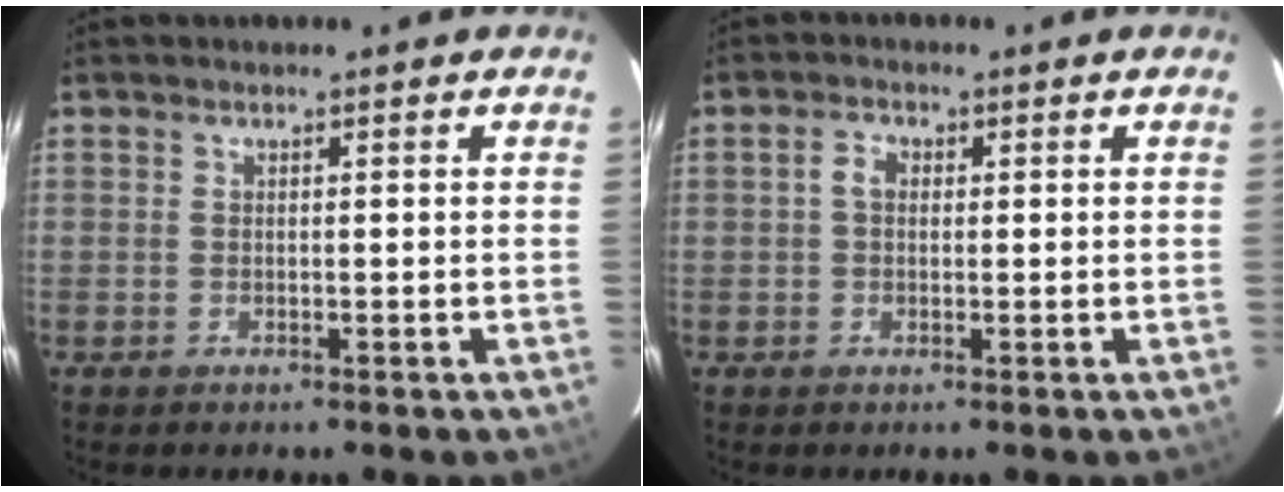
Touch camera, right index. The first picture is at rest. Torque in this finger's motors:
{"motor_torque": [0.11, -0.06, 0.11, 0.03]}